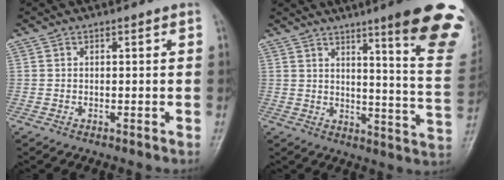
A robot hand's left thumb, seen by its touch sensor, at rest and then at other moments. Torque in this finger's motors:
{"motor_torque": [3.17, 1.21, 1.44, -1.34, 0.35]}